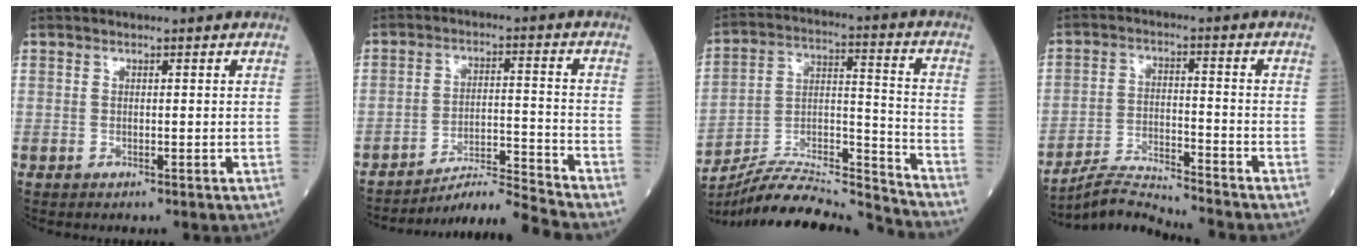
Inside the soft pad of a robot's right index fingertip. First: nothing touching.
{"total": 8.1, "force": [-7.6, -2.9, 0.0], "torque": [-0.008, 0.015, -0.132]}
{"total": 19.0, "force": [-18.4, 0.1, 4.8], "torque": [-0.092, 0.026, -0.307]}
{"total": 7.5, "force": [-7.4, -1.4, 0.3], "torque": [-0.010, -0.003, -0.136]}